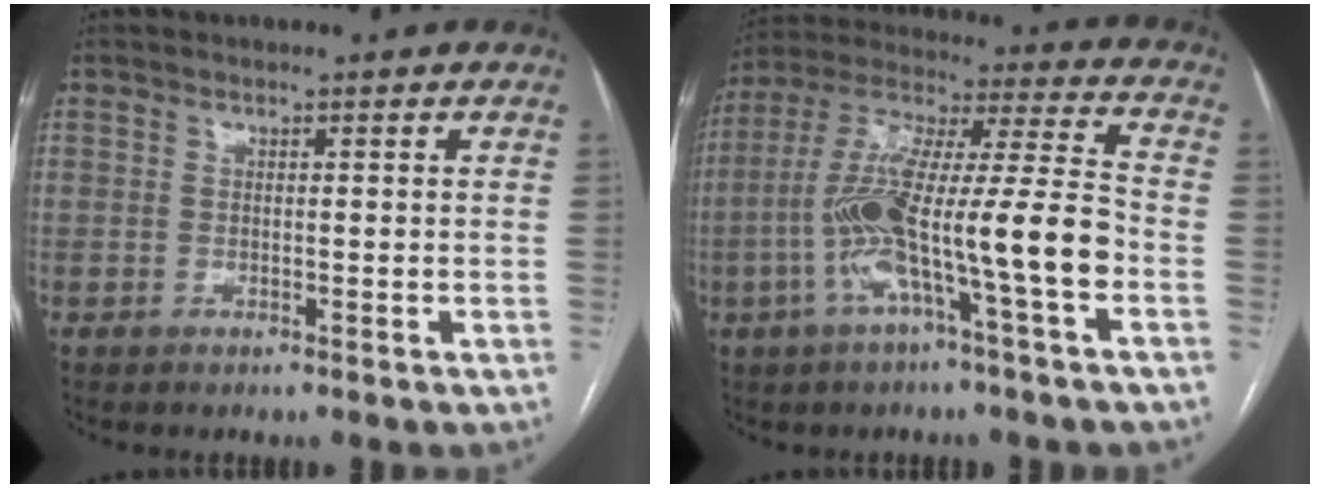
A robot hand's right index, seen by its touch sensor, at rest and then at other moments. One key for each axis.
{"total": 17.5, "fx": -5.1, "fy": 0.7, "fz": 16.7, "tx": -0.315, "ty": 0.011, "tz": -0.095}